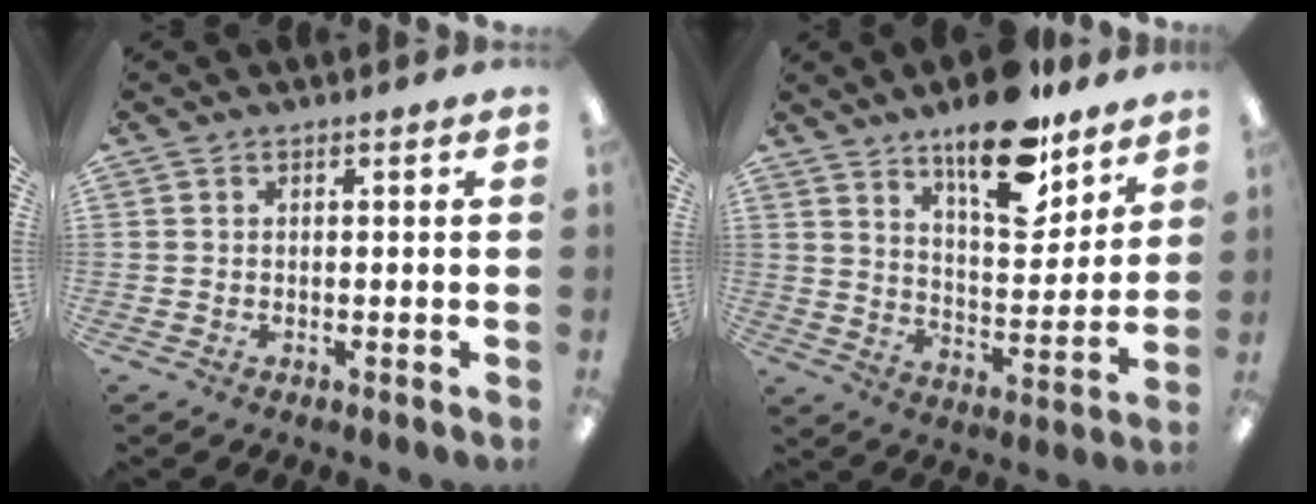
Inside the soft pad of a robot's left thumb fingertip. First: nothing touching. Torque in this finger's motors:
{"motor_torque": [1.73, 1.10, 1.41, -1.35, 0.45]}